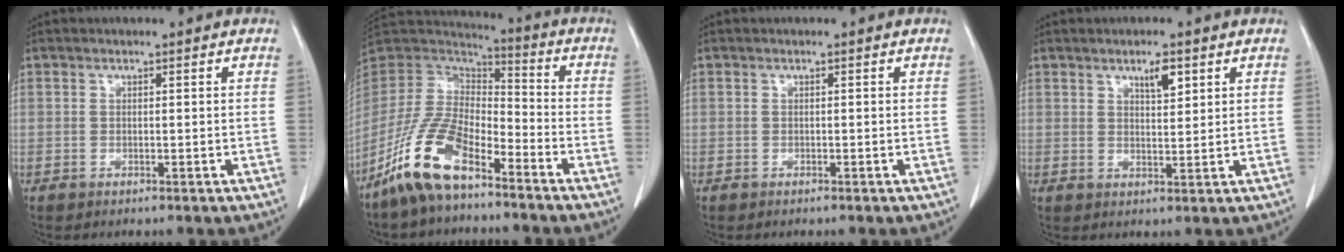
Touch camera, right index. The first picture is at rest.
{"total": 13.5, "force": [-8.9, 4.8, 8.9], "torque": [-0.188, 0.005, -0.177]}
{"total": 0.0}
{"total": 3.6, "force": [2.1, 1.0, 2.8], "torque": [-0.047, -0.004, 0.036]}